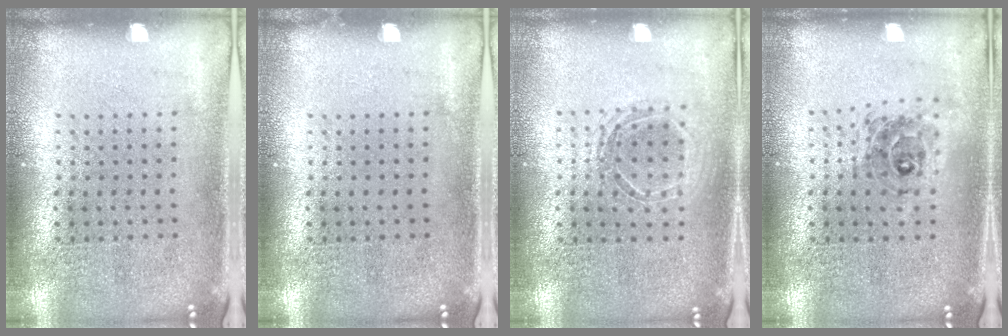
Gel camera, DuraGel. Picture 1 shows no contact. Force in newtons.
{"total": 0.0}
{"total": 1.4, "press": 1.2, "slide": 0.7}
{"total": 0.7, "press": 0.7, "slide": 0.0}